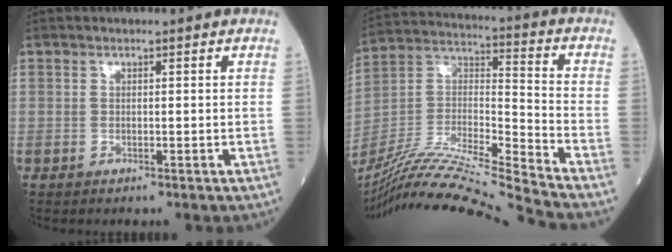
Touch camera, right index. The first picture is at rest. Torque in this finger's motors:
{"motor_torque": [-0.36, -0.52, 0.18, 0.08]}